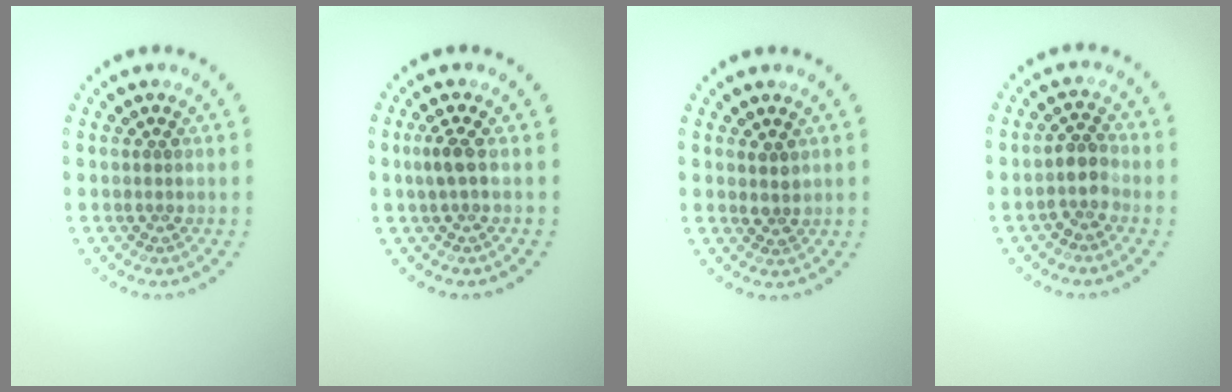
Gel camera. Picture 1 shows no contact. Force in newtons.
{"total": 1.4, "press": 1.3, "slide": 0.7}
{"total": 1.3, "press": 1.1, "slide": 0.6}
{"total": 2.2, "press": 1.8, "slide": 1.2}